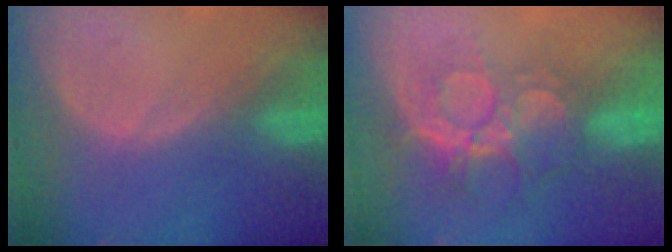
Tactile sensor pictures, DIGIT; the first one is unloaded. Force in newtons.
{"total": 9.4, "press": 8.0, "slide": 5.0}